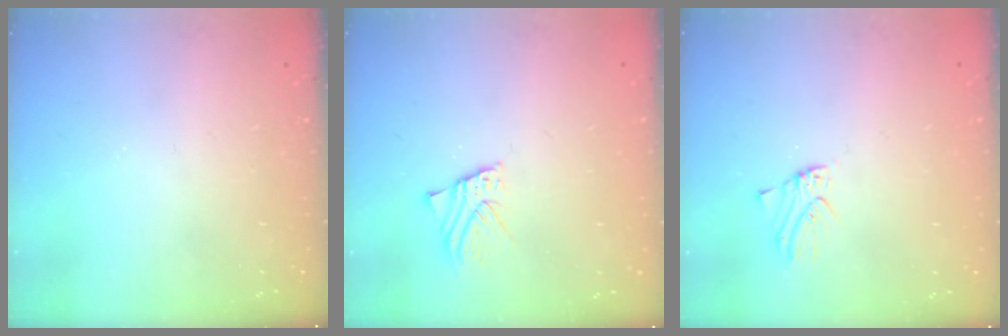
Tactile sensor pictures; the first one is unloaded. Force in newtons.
{"total": 2.1, "press": 2.1, "slide": 0.0}
{"total": 0.0}